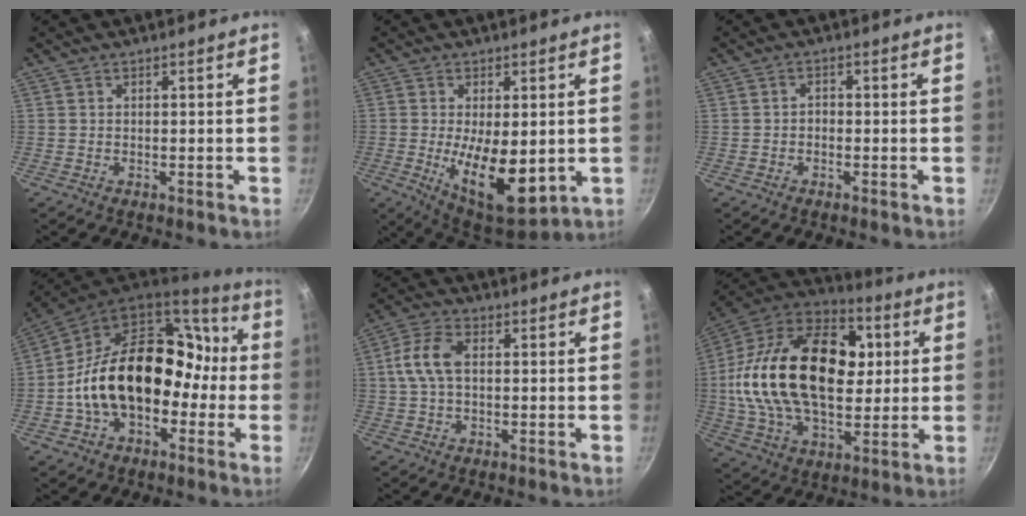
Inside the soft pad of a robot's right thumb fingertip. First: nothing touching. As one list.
[{"total": 14.6, "force": [-1.6, 6.6, 12.9], "torque": [-0.187, -0.018, -0.010]}, {"total": 1.4, "force": [-0.6, 1.0, 0.7], "torque": [-0.009, 0.010, -0.012]}, {"total": 24.3, "force": [-2.8, 16.9, 17.3], "torque": [-0.240, 0.078, -0.043]}, {"total": 7.8, "force": [0.8, 4.5, 6.3], "torque": [-0.131, 0.019, 0.007]}, {"total": 32.7, "force": [3.7, 20.2, 25.5], "torque": [-0.446, 0.027, 0.051]}]